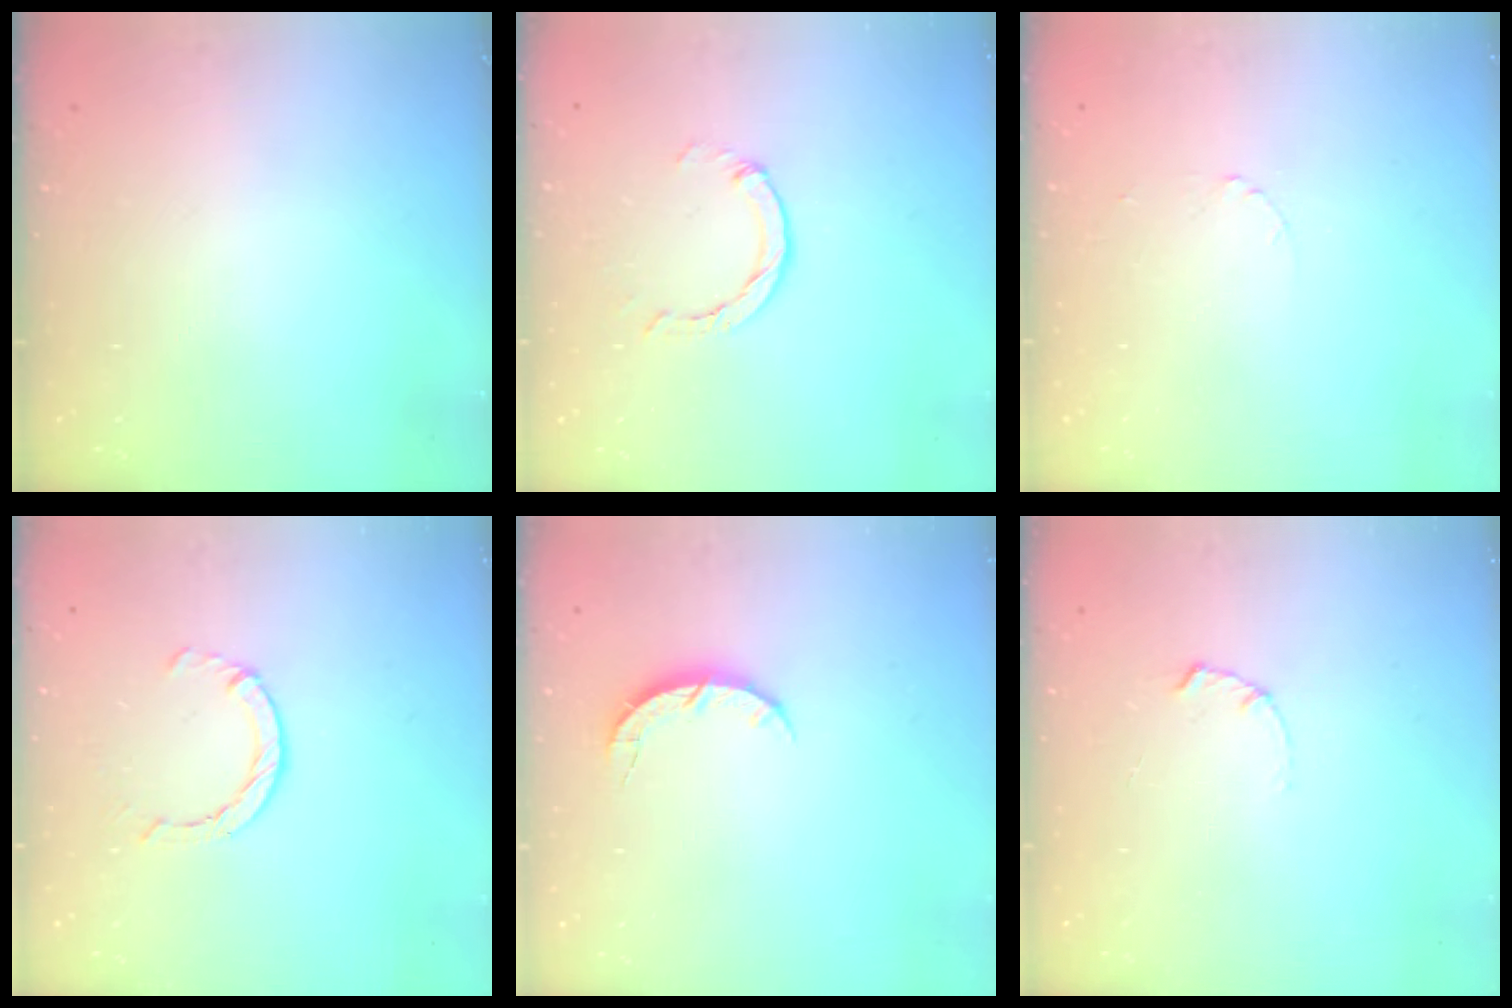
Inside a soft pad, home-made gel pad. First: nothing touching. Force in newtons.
{"total": 2.9, "press": 2.9, "slide": 0.4}
{"total": 1.3, "press": 1.3, "slide": 0.1}
{"total": 2.9, "press": 2.8, "slide": 0.4}
{"total": 4.4, "press": 4.4, "slide": 0.5}
{"total": 1.7, "press": 1.6, "slide": 0.3}